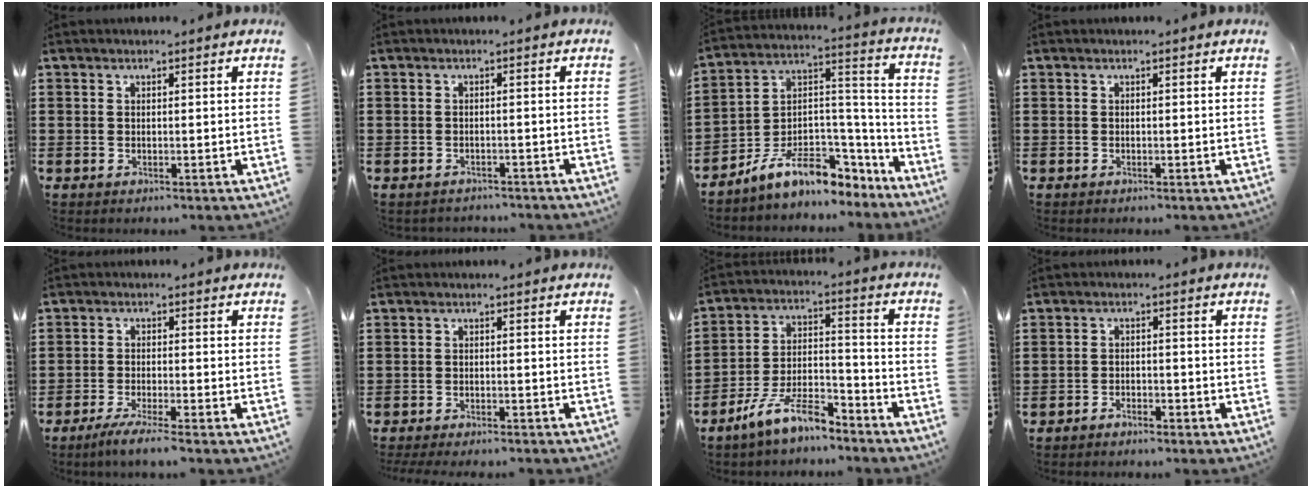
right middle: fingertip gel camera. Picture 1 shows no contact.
{"total": 1.2, "force": [-1.1, 0.2, 0.0], "torque": [-0.004, 0.002, -0.025]}
{"total": 9.3, "force": [-6.6, 4.4, 4.8], "torque": [-0.104, 0.005, -0.128]}
{"total": 0.0}
{"total": 3.2, "force": [-2.8, -0.3, 1.5], "torque": [-0.031, -0.006, -0.056]}
{"total": 1.7, "force": [-1.6, 0.1, 0.2], "torque": [-0.007, 0.000, -0.033]}
{"total": 9.8, "force": [-8.2, 2.0, 5.1], "torque": [-0.104, 0.015, -0.159]}
{"total": 2.0, "force": [-2.0, 0.4, 0.2], "torque": [-0.010, 0.003, -0.042]}